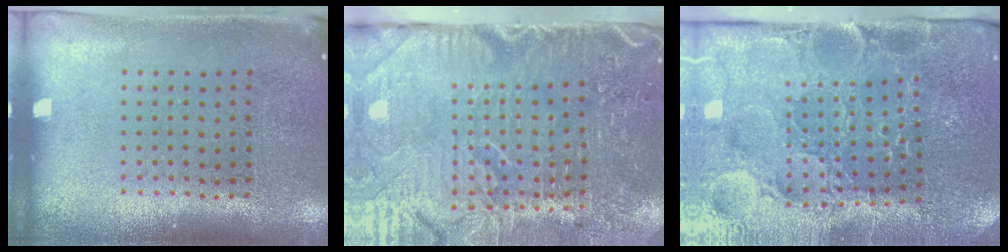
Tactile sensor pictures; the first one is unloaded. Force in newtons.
{"total": 5.3, "press": 4.4, "slide": 2.9}
{"total": 3.7, "press": 3.7, "slide": 0.6}